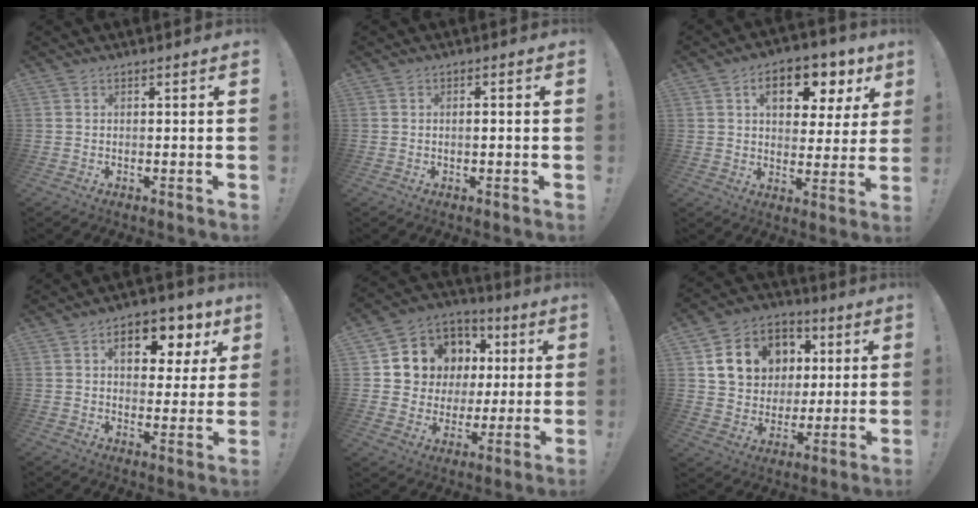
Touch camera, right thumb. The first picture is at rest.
{"total": 1.1, "force": [-0.4, 0.2, 1.0], "torque": [-0.018, 0.002, -0.009]}
{"total": 11.8, "force": [5.8, 6.7, 7.8], "torque": [-0.107, -0.023, 0.098]}
{"total": 10.7, "force": [4.9, 6.1, 7.3], "torque": [-0.094, -0.020, 0.080]}
{"total": 11.7, "force": [3.7, 10.6, 3.4], "torque": [-0.061, -0.022, 0.096]}
{"total": 15.4, "force": [4.9, 13.2, 6.3], "torque": [-0.086, -0.013, 0.115]}